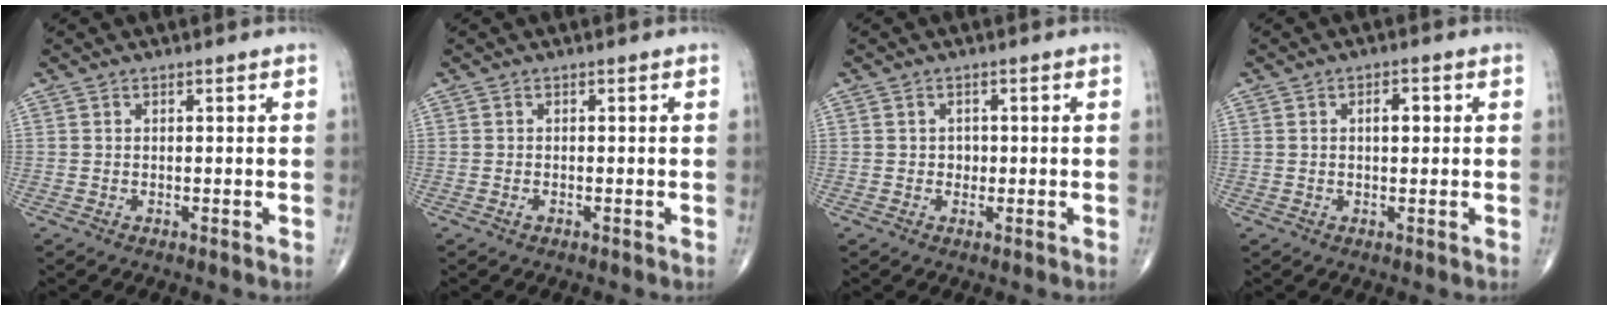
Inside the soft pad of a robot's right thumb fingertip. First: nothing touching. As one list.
[{"total": 0.5, "force": [-0.3, 0.3, 0.3], "torque": [-0.003, 0.003, -0.004]}, {"total": 1.3, "force": [-0.1, 1.2, 0.6], "torque": [0.000, 0.004, -0.003]}, {"total": 2.6, "force": [0.5, 1.3, 2.2], "torque": [-0.027, 0.001, 0.004]}]